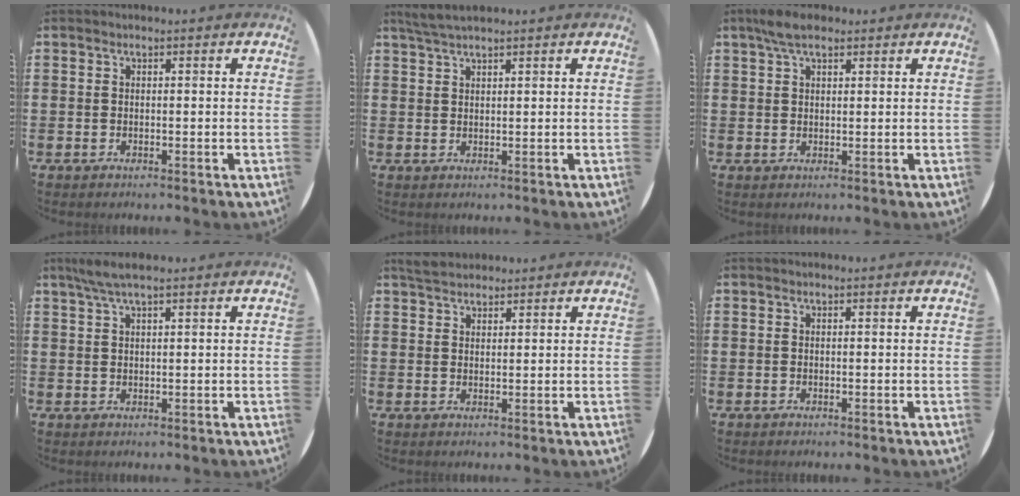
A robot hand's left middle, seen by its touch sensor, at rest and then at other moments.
{"total": 2.2, "force": [2.0, 0.2, 1.0], "torque": [-0.021, 0.003, 0.037]}
{"total": 3.9, "force": [2.8, 1.6, 2.2], "torque": [-0.040, 0.005, 0.048]}
{"total": 2.9, "force": [2.0, 0.2, 2.0], "torque": [-0.042, 0.005, 0.035]}
{"total": 2.7, "force": [2.6, 0.8, 0.4], "torque": [-0.005, 0.000, 0.048]}
{"total": 0.0}